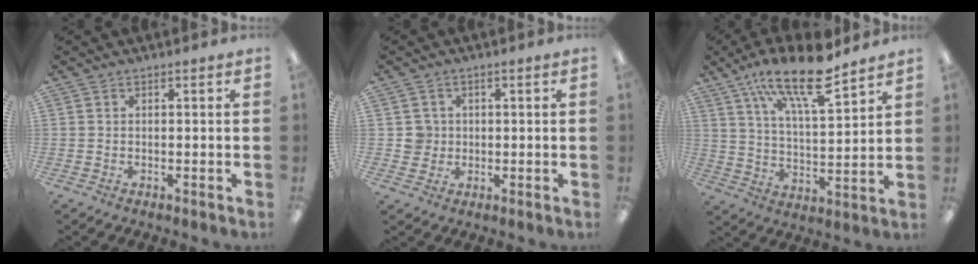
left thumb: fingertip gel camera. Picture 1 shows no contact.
{"total": 3.8, "force": [0.5, 3.8, 0.4], "torque": [-0.002, 0.001, 0.006]}
{"total": 18.0, "force": [12.5, 5.5, 11.8], "torque": [-0.203, -0.065, 0.208]}